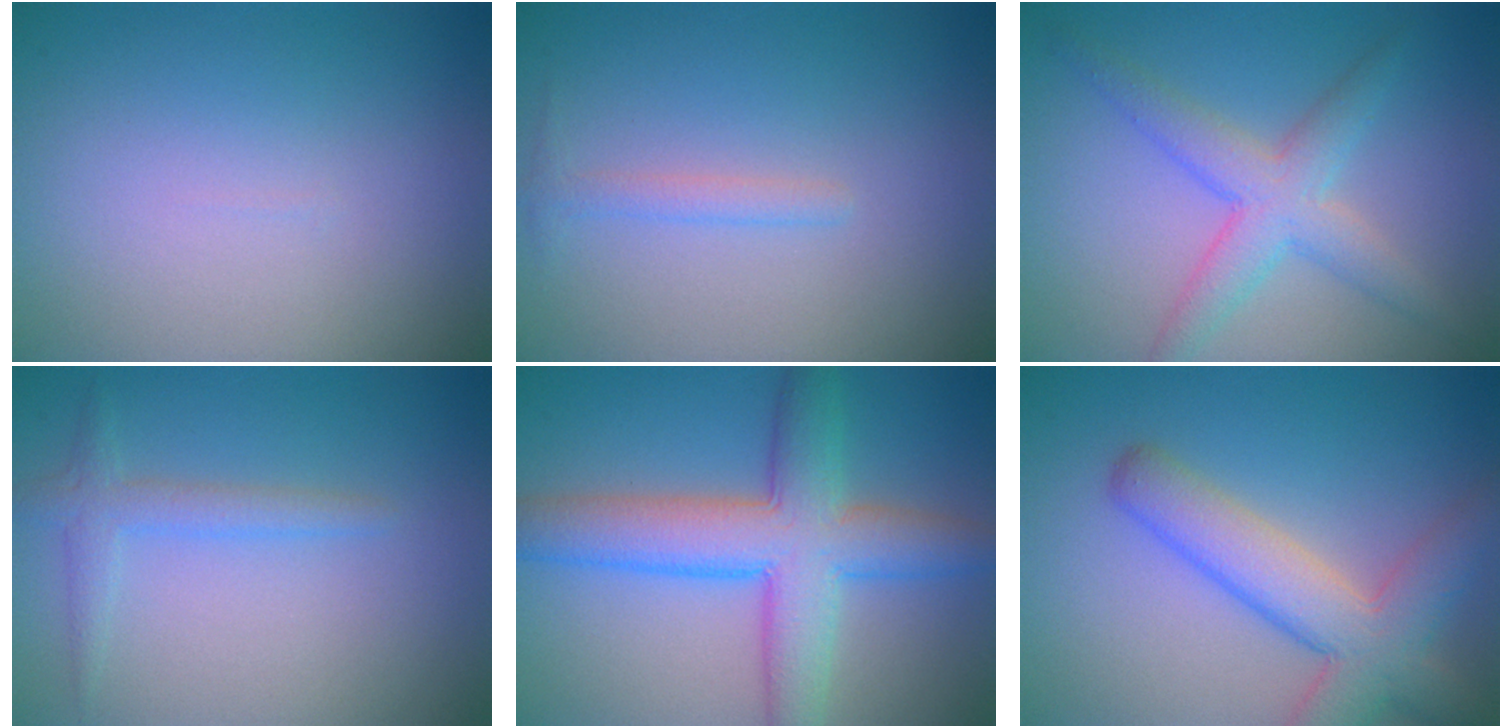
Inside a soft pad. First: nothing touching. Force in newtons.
{"total": 1.1, "press": 1.1, "slide": 0.0}
{"total": 4.1, "press": 4.1, "slide": 0.1}
{"total": 1.9, "press": 1.9, "slide": 0.1}
{"total": 7.6, "press": 7.6, "slide": 0.1}
{"total": 6.3, "press": 6.3, "slide": 0.4}